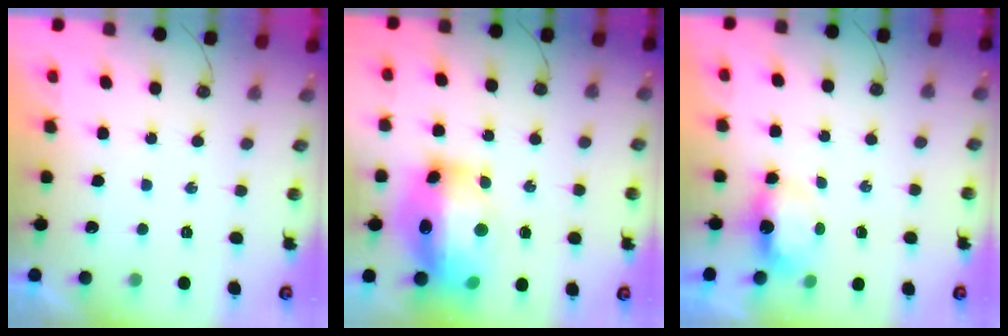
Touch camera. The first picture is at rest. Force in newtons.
{"total": 20.4, "press": 20.3, "slide": 2.3}
{"total": 5.2, "press": 5.2, "slide": 0.6}